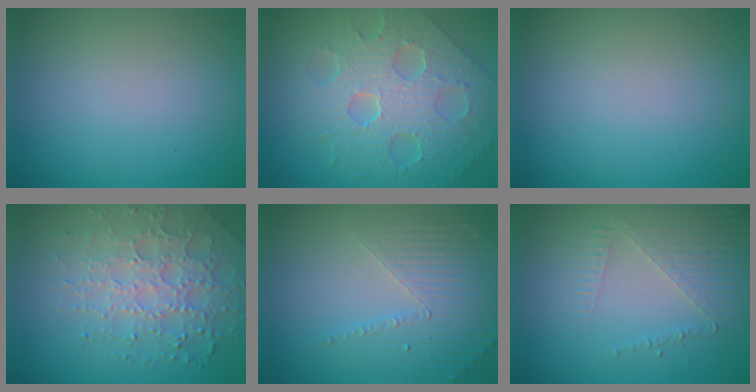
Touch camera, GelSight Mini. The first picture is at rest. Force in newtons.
{"total": 9.3, "press": 6.5, "slide": 6.6}
{"total": 0.0}
{"total": 5.5, "press": 4.5, "slide": 3.3}
{"total": 4.3, "press": 3.1, "slide": 3.0}
{"total": 5.1, "press": 3.1, "slide": 4.0}